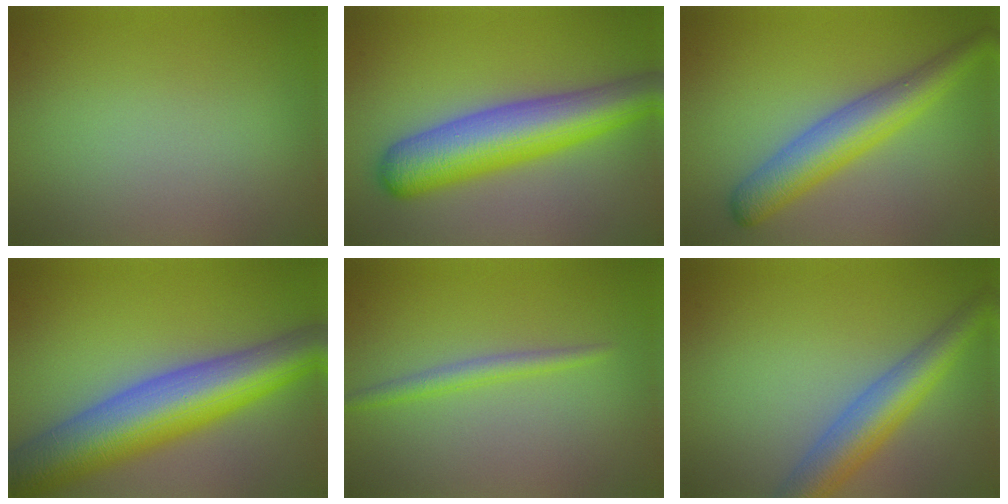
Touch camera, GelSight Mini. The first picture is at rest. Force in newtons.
{"total": 8.9, "press": 8.9, "slide": 0.2}
{"total": 5.5, "press": 5.5, "slide": 0.3}
{"total": 11.6, "press": 11.6, "slide": 0.4}
{"total": 1.8, "press": 1.8, "slide": 0.1}
{"total": 5.7, "press": 5.7, "slide": 0.3}